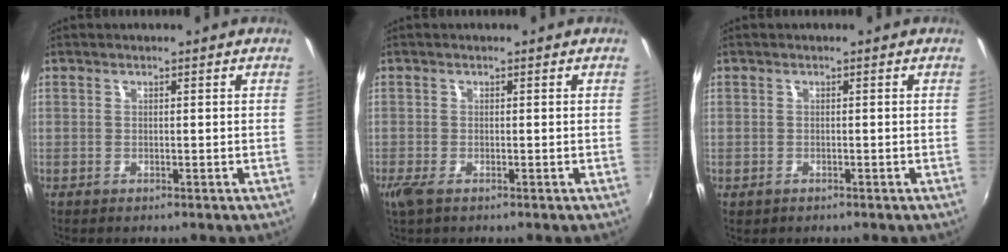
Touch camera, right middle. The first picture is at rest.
{"total": 2.3, "force": [-1.3, 0.6, 1.8], "torque": [-0.035, -0.010, -0.024]}
{"total": 0.6, "force": [-0.4, 0.4, 0.2], "torque": [-0.005, -0.001, -0.006]}